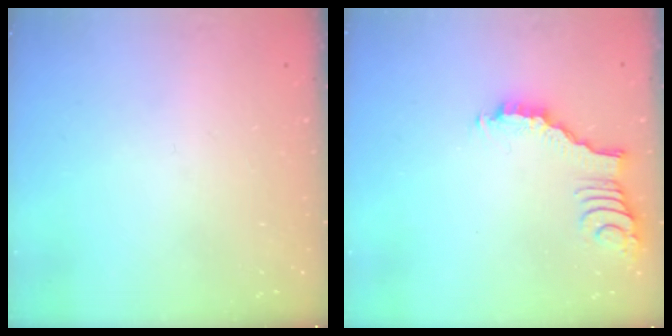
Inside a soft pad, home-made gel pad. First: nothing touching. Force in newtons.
{"total": 2.7, "press": 2.7, "slide": 0.3}